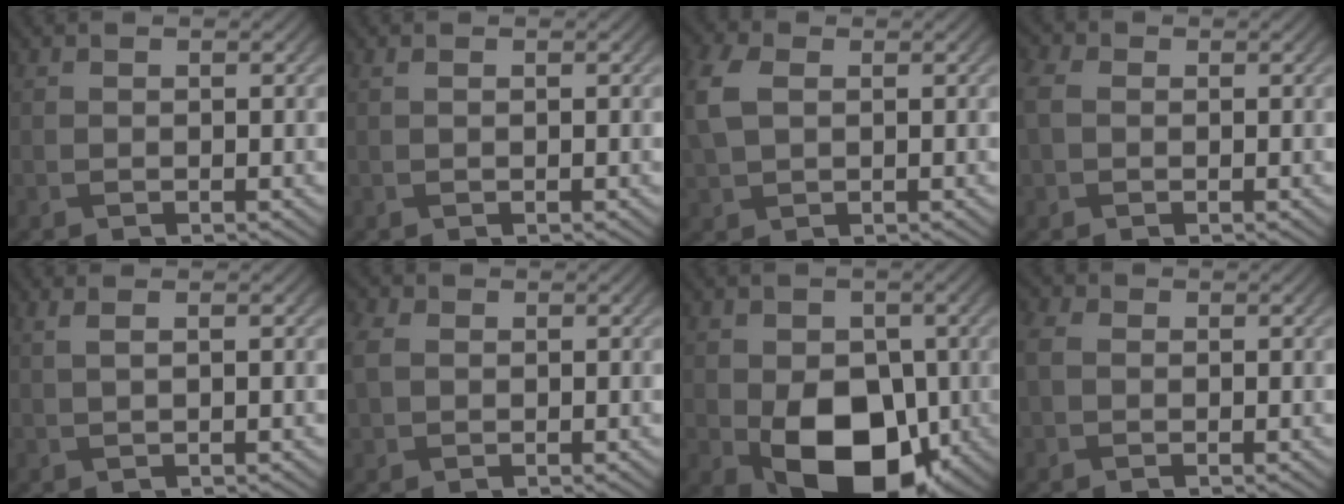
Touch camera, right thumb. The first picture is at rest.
{"total": 0.0}
{"total": 5.2, "force": [1.2, 3.5, 3.7], "torque": [-0.110, 0.010, 0.020]}
{"total": 4.3, "force": [0.3, 3.4, 2.6], "torque": [-0.090, 0.008, 0.002]}
{"total": 1.6, "force": [0.6, 0.3, 1.4], "torque": [-0.027, 0.006, 0.010]}
{"total": 3.8, "force": [0.6, 3.0, 2.4], "torque": [-0.083, 0.007, 0.010]}
{"total": 12.5, "force": [-2.9, 8.5, 8.8], "torque": [-0.136, -0.027, -0.046]}
{"total": 3.4, "force": [0.2, 2.8, 1.9], "torque": [-0.067, 0.009, 0.000]}